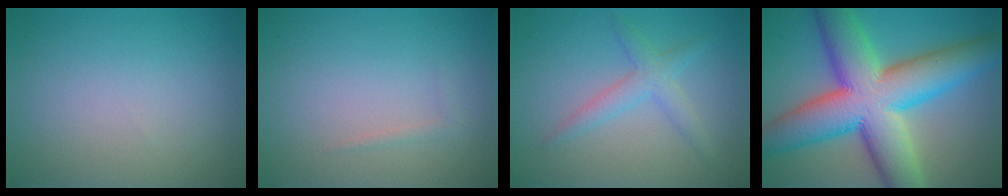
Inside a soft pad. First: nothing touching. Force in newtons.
{"total": 0.6, "press": 0.6, "slide": 0.0}
{"total": 2.5, "press": 2.5, "slide": 0.1}
{"total": 14.3, "press": 14.2, "slide": 0.5}